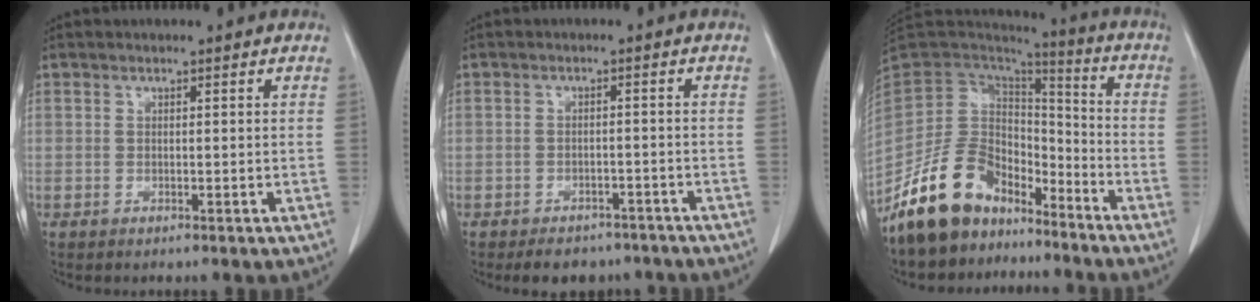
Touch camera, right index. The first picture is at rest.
{"total": 6.4, "force": [-5.3, 3.4, 1.3], "torque": [-0.003, 0.010, -0.067]}
{"total": 13.6, "force": [-10.5, 7.3, 4.8], "torque": [-0.090, 0.047, -0.191]}